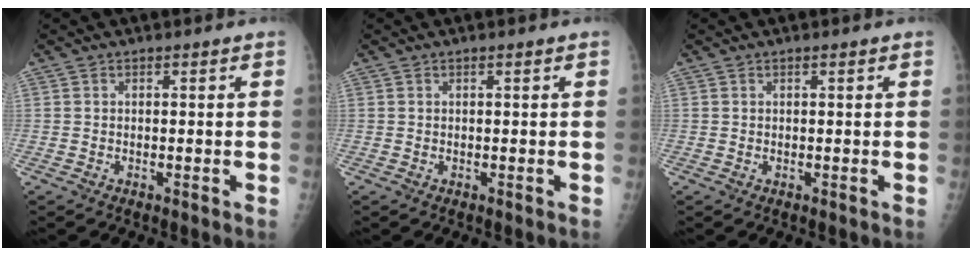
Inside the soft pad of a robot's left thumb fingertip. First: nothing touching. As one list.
[{"total": 0.0}, {"total": 0.5, "force": [0.3, 0.1, 0.4], "torque": [-0.006, 0.000, 0.005]}]